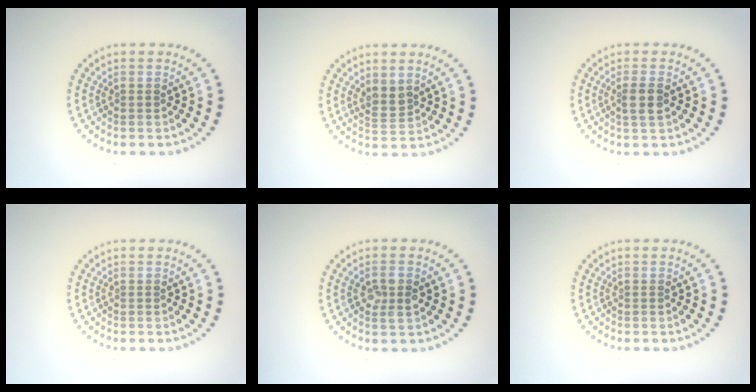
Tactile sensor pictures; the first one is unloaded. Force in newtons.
{"total": 1.7, "press": 1.5, "slide": 0.9}
{"total": 1.9, "press": 1.8, "slide": 0.8}
{"total": 0.0}
{"total": 2.0, "press": 1.9, "slide": 0.4}
{"total": 0.0}